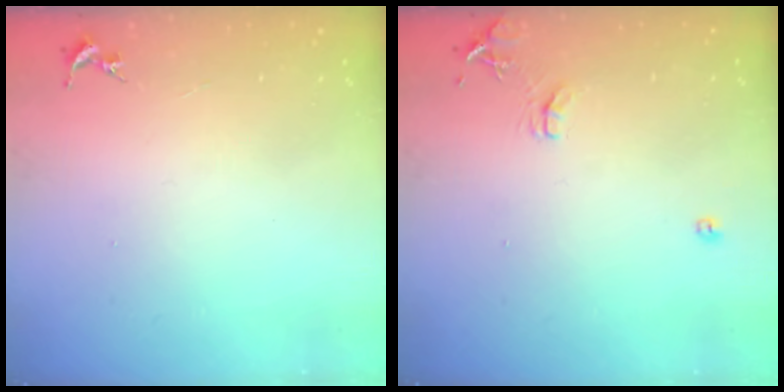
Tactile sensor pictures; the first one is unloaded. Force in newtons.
{"total": 8.6, "press": 8.6, "slide": 0.8}